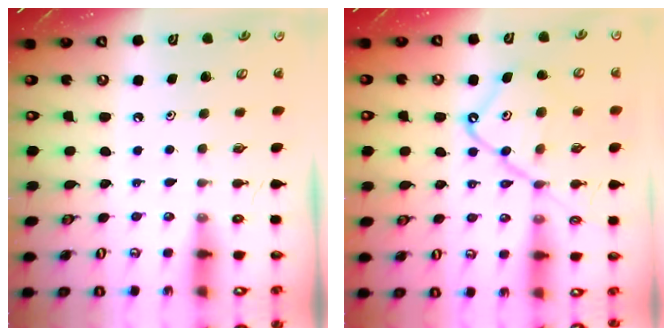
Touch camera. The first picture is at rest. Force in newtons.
{"total": 15.3, "press": 15.2, "slide": 1.6}